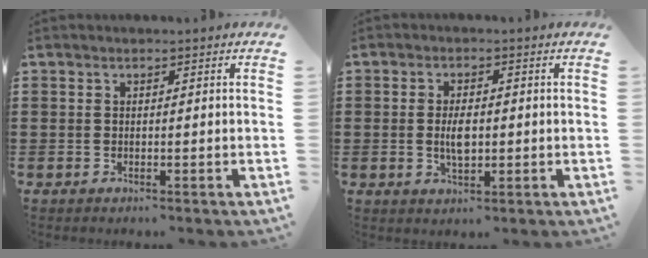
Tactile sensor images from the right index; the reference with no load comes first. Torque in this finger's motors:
{"motor_torque": [2.14, 0.00, 0.29, 0.09]}